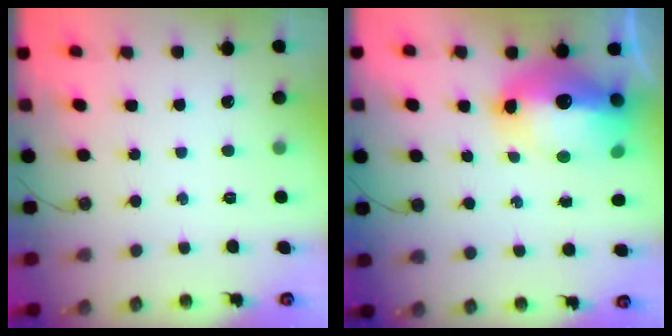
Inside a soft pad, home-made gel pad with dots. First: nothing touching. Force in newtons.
{"total": 18.0, "press": 17.4, "slide": 4.4}